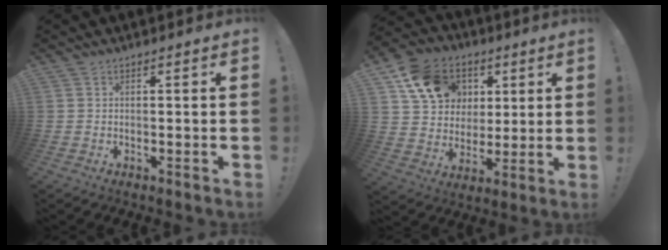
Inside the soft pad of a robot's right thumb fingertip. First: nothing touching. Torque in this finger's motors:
{"motor_torque": [1.12, 1.28, 0.31, 0.42, 0.06]}